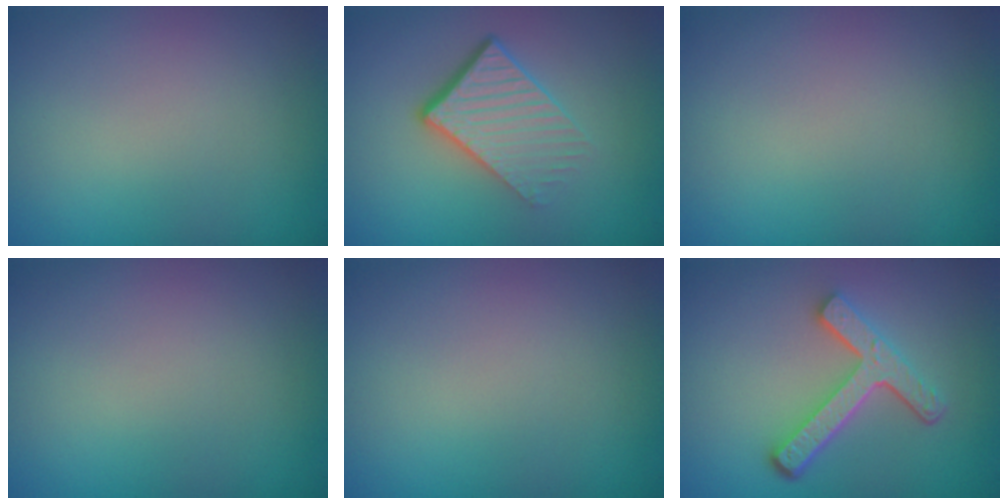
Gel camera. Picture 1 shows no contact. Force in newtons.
{"total": 4.7, "press": 2.9, "slide": 3.8}
{"total": 0.0}
{"total": 0.0}
{"total": 0.0}
{"total": 4.5, "press": 3.4, "slide": 2.8}